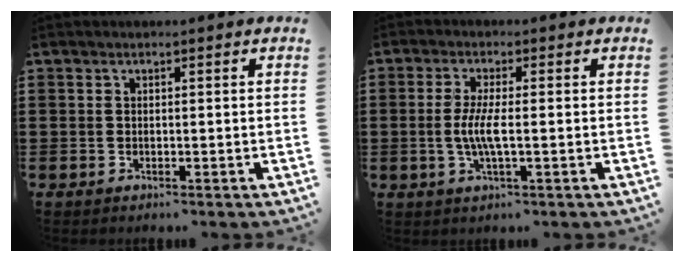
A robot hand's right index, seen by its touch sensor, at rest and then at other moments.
{"total": 4.6, "force": [-0.7, 0.5, 4.5], "torque": [-0.102, -0.011, -0.021]}